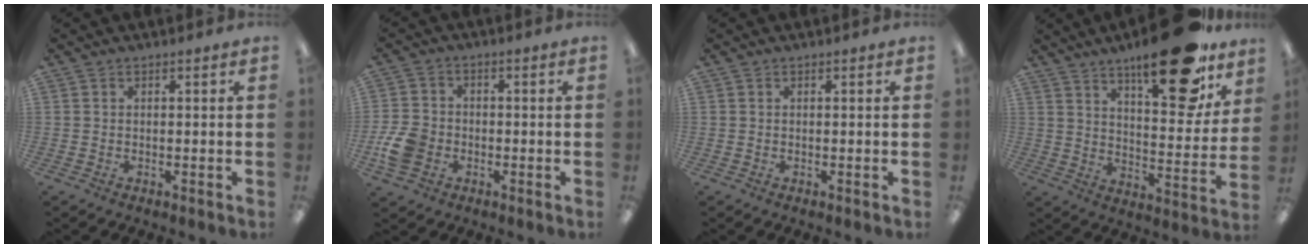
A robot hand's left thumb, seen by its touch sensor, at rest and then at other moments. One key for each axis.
{"total": 8.4, "fx": -2.6, "fy": 6.5, "fz": 4.6, "tx": -0.097, "ty": 0.014, "tz": -0.049}
{"total": 0.0}
{"total": 23.4, "fx": 16.0, "fy": 8.3, "fz": 15.0, "tx": -0.199, "ty": -0.098, "tz": 0.256}